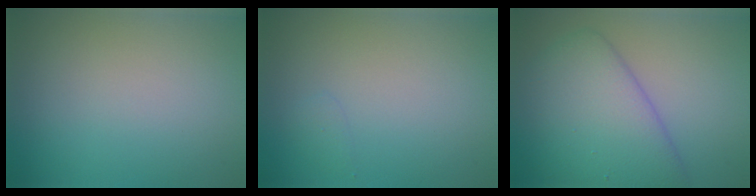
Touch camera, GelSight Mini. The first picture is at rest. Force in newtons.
{"total": 0.6, "press": 0.6, "slide": 0.1}
{"total": 7.5, "press": 7.5, "slide": 0.3}